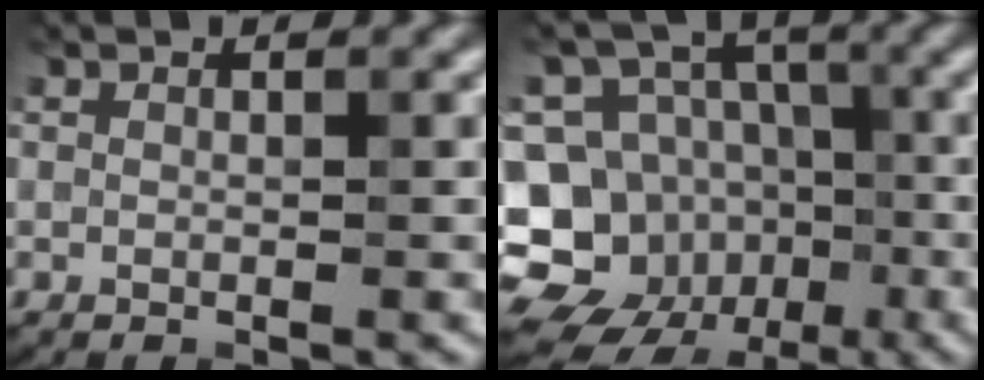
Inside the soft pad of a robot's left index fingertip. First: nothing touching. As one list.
[{"total": 15.1, "force": [-5.7, 13.0, 5.1], "torque": [-0.114, -0.011, -0.100]}]